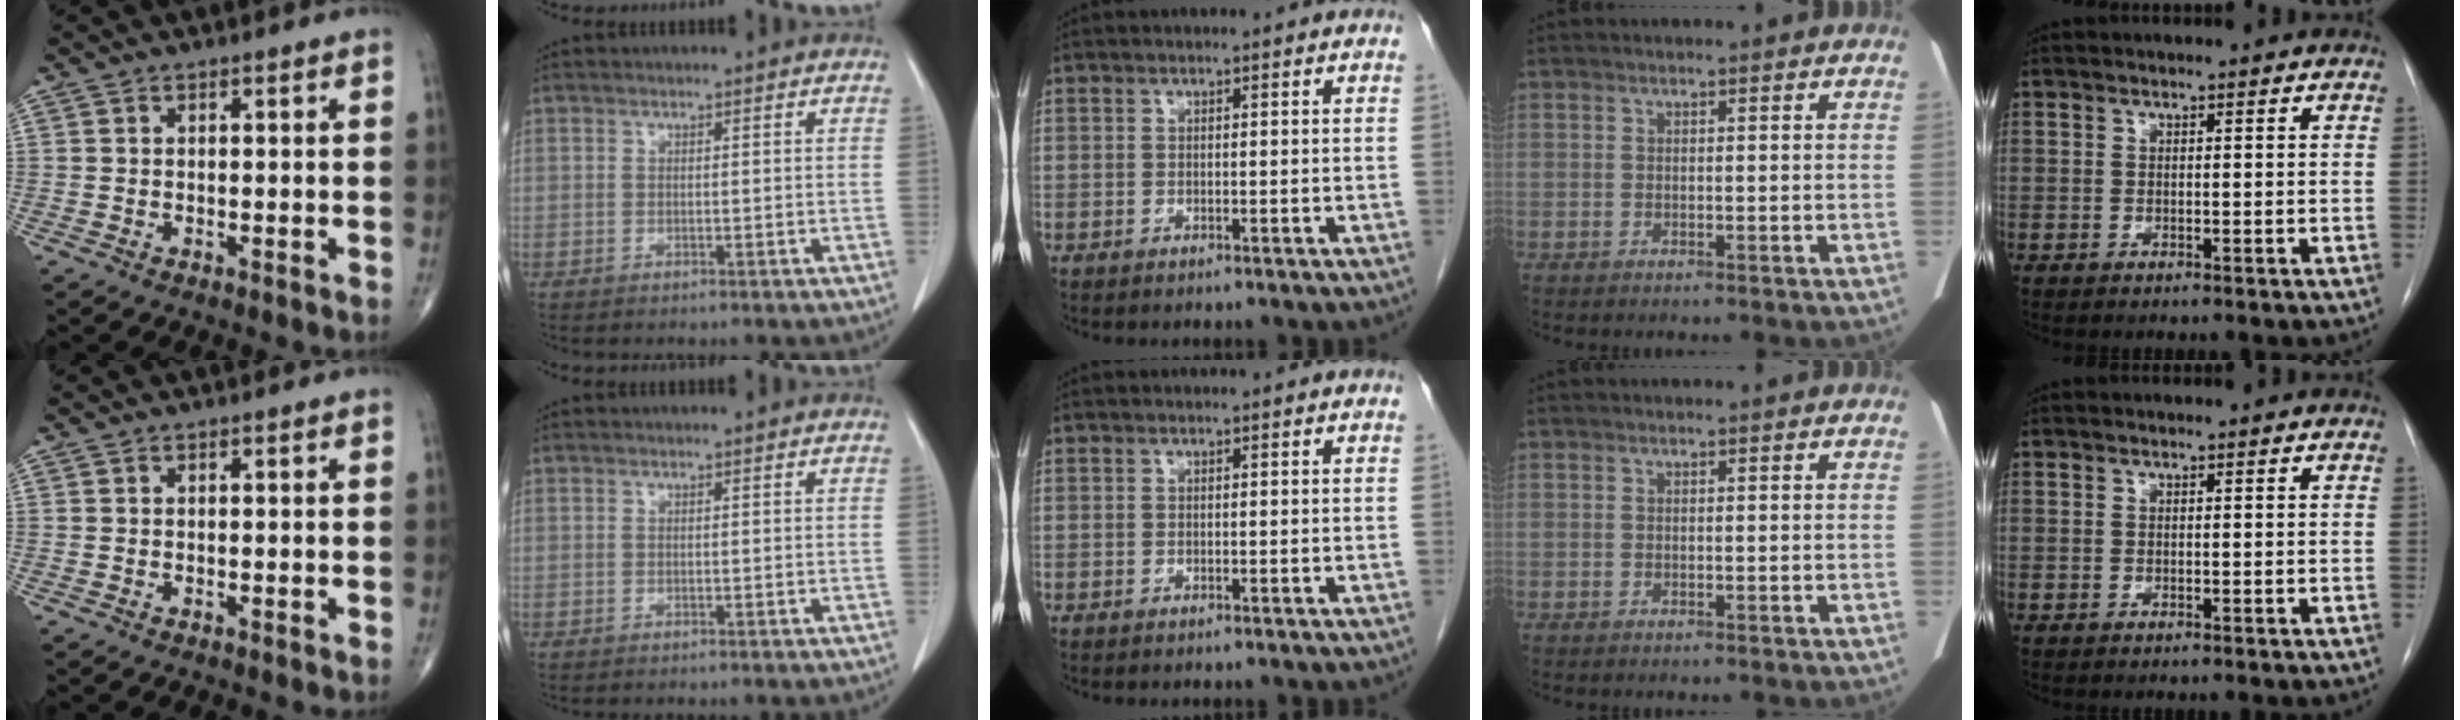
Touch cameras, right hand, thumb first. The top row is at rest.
{}